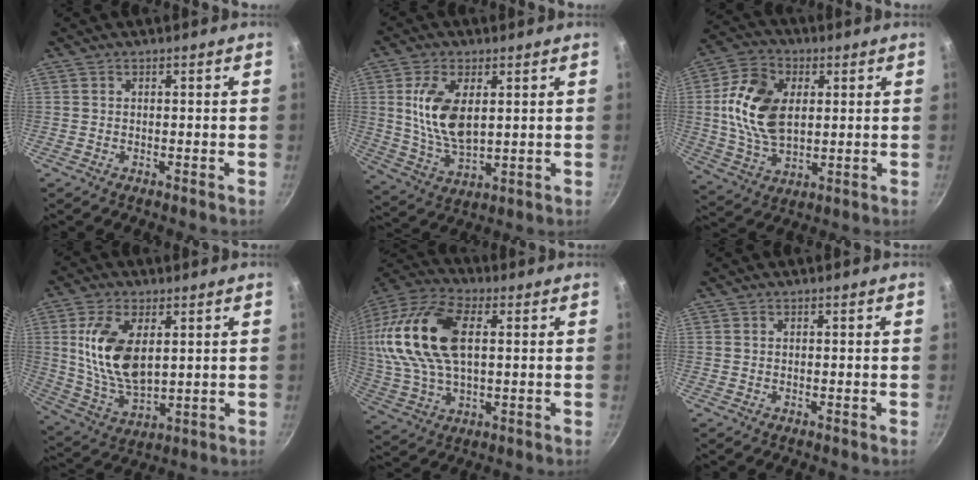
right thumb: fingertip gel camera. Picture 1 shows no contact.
{"total": 12.0, "force": [2.7, 6.3, 9.9], "torque": [-0.187, -0.017, 0.059]}
{"total": 15.5, "force": [2.3, 10.1, 11.6], "torque": [-0.201, -0.004, 0.042]}
{"total": 14.4, "force": [3.3, 7.7, 11.6], "torque": [-0.216, -0.020, 0.074]}
{"total": 21.7, "force": [4.6, 12.1, 17.5], "torque": [-0.367, 0.015, 0.079]}
{"total": 0.0}